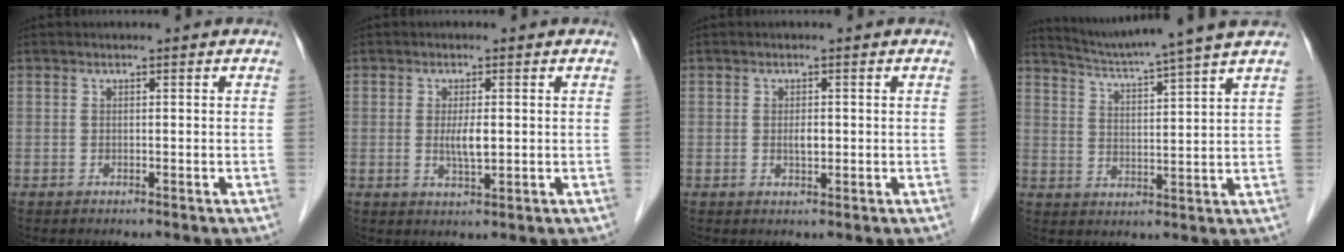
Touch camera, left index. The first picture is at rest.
{"total": 3.1, "force": [0.1, 0.6, 3.0], "torque": [-0.059, -0.004, 0.004]}
{"total": 1.6, "force": [0.0, 0.7, 1.4], "torque": [-0.026, 0.000, 0.001]}
{"total": 11.8, "force": [10.5, -2.1, 5.1], "torque": [-0.091, -0.007, 0.157]}